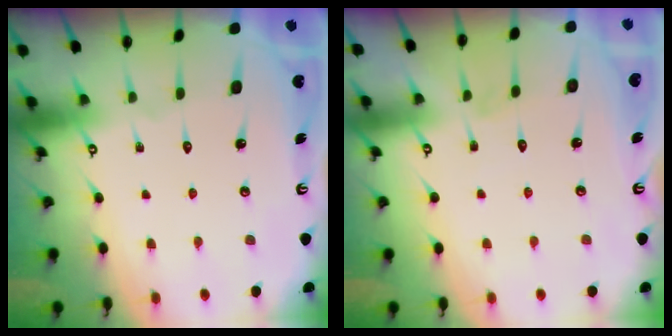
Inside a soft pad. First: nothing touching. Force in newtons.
{"total": 2.7, "press": 2.7, "slide": 0.2}